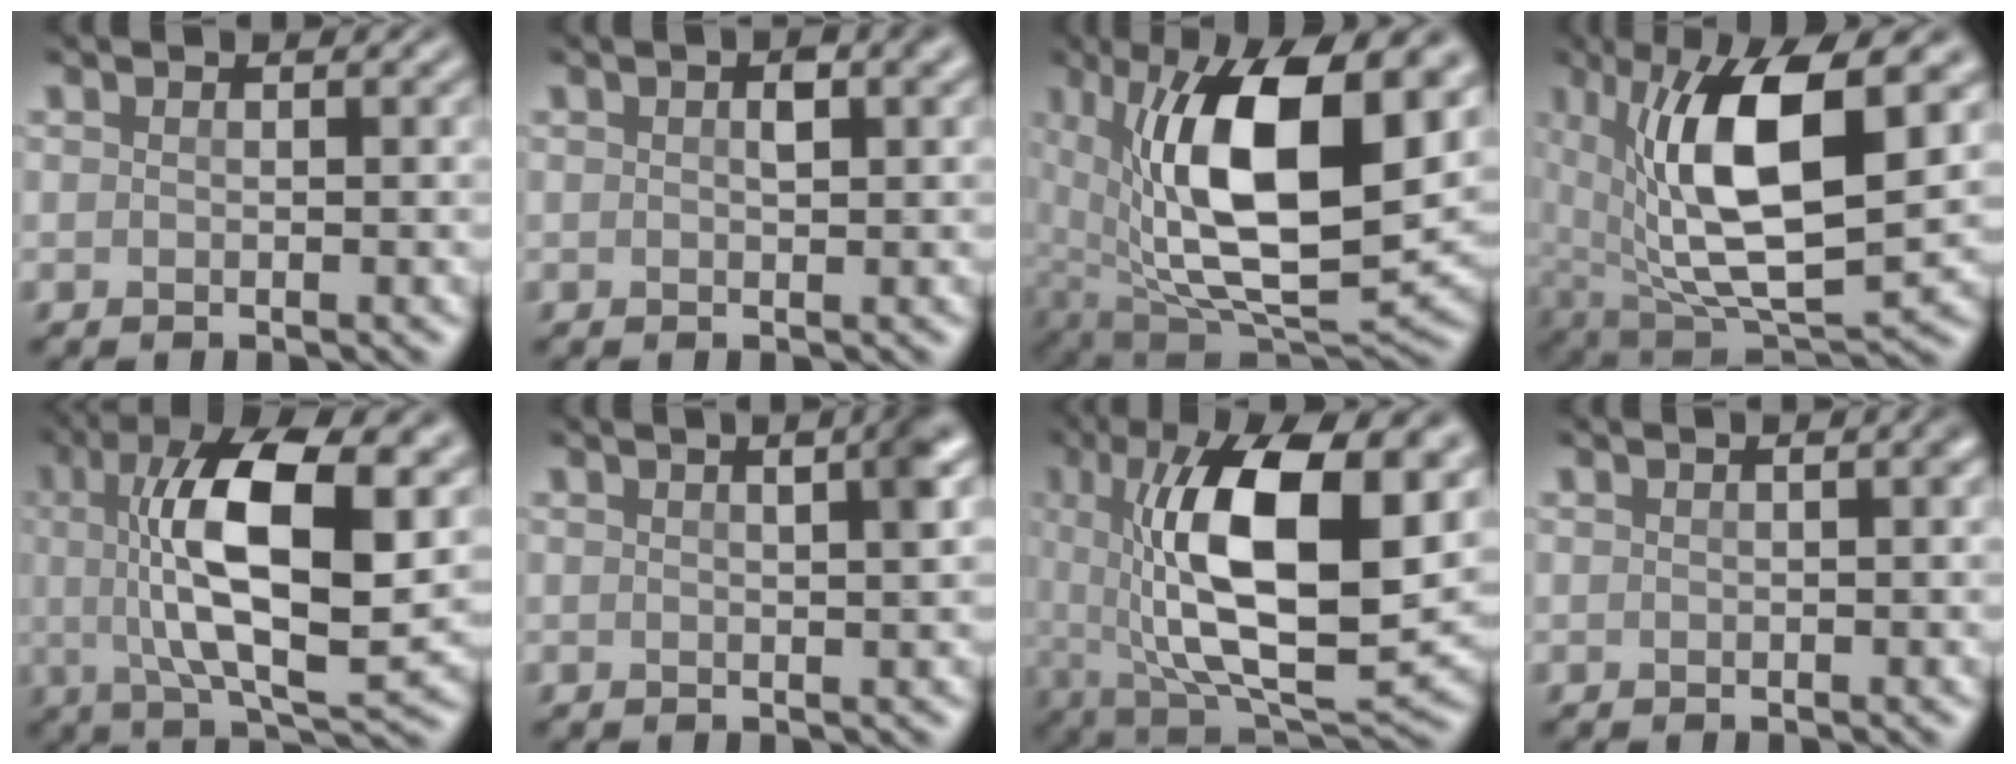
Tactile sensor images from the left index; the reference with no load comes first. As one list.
[{"total": 1.7, "force": [0.4, 0.7, 1.5], "torque": [-0.023, 0.004, 0.006]}, {"total": 17.1, "force": [4.0, 7.7, 14.7], "torque": [-0.238, 0.001, 0.063]}, {"total": 13.3, "force": [2.8, 5.3, 11.8], "torque": [-0.199, -0.003, 0.048]}, {"total": 13.4, "force": [2.1, 5.0, 12.3], "torque": [-0.205, 0.006, 0.035]}, {"total": 2.6, "force": [0.9, 0.6, 2.4], "torque": [-0.019, 0.014, 0.010]}, {"total": 15.3, "force": [2.5, 6.5, 13.7], "torque": [-0.216, -0.004, 0.040]}, {"total": 0.8, "force": [0.0, 0.1, 0.8], "torque": [-0.010, 0.004, 0.002]}]